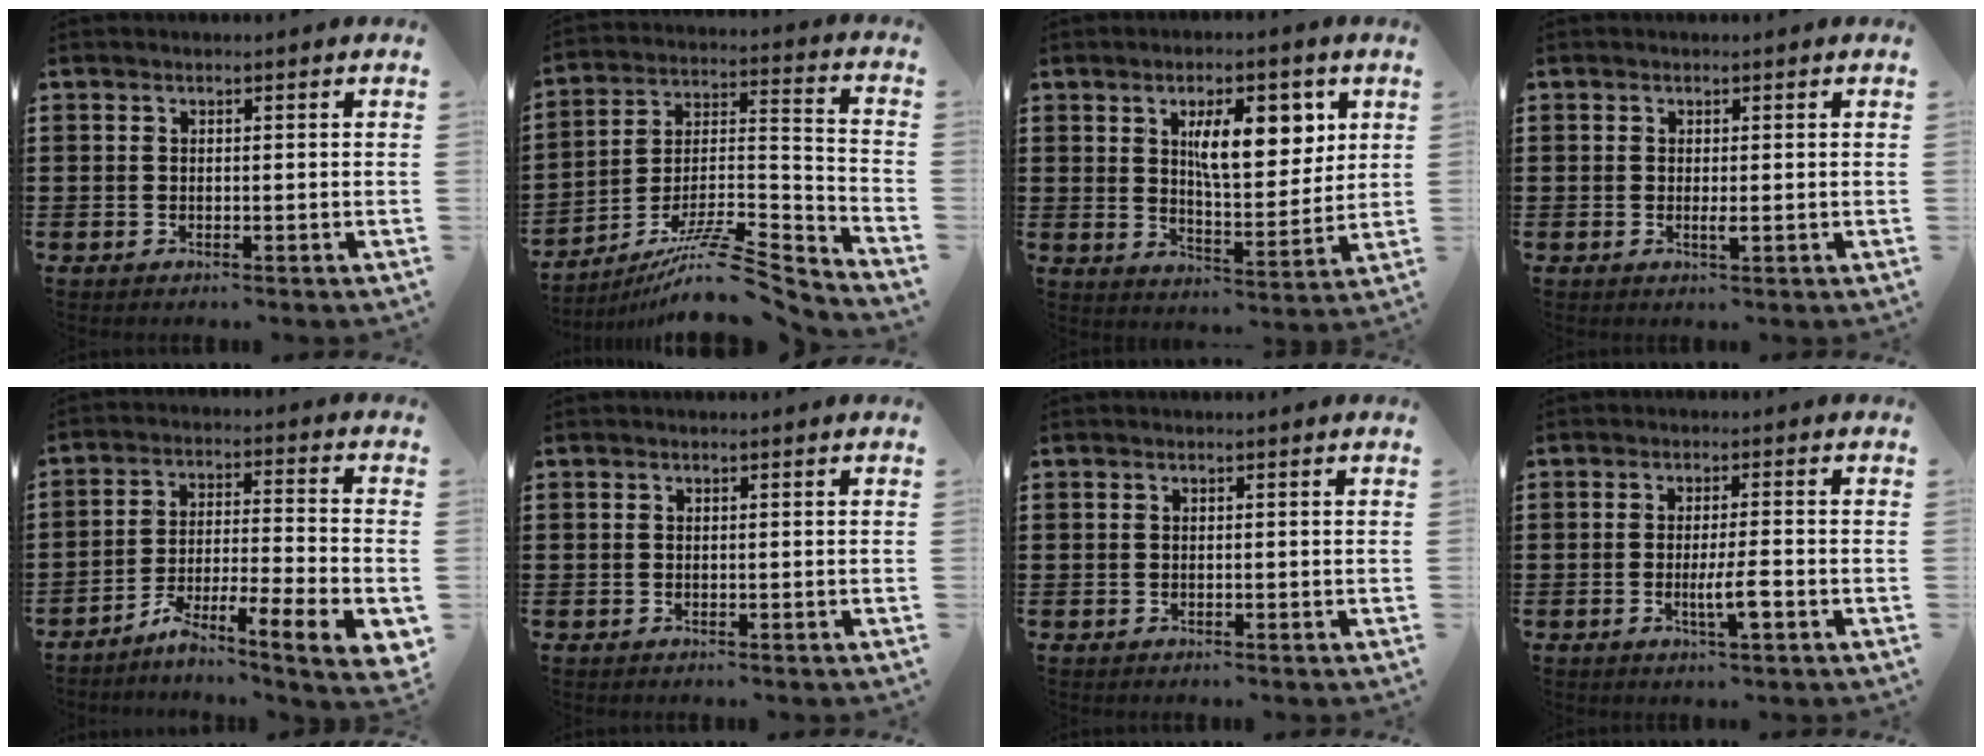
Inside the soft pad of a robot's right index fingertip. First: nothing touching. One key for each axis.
{"total": 10.7, "fx": -8.2, "fy": 2.0, "fz": 6.6, "tx": -0.113, "ty": 0.015, "tz": -0.158}
{"total": 9.8, "fx": 3.8, "fy": 3.9, "fz": 8.1, "tx": -0.127, "ty": -0.008, "tz": 0.058}
{"total": 1.3, "fx": -0.2, "fy": 0.1, "fz": 1.3, "tx": -0.025, "ty": -0.004, "tz": -0.002}
{"total": 7.9, "fx": -5.0, "fy": 0.5, "fz": 6.0, "tx": -0.108, "ty": -0.014, "tz": -0.097}
{"total": 0.0}
{"total": 0.0}
{"total": 4.4, "fx": -1.5, "fy": 0.2, "fz": 4.1, "tx": -0.069, "ty": -0.009, "tz": -0.025}